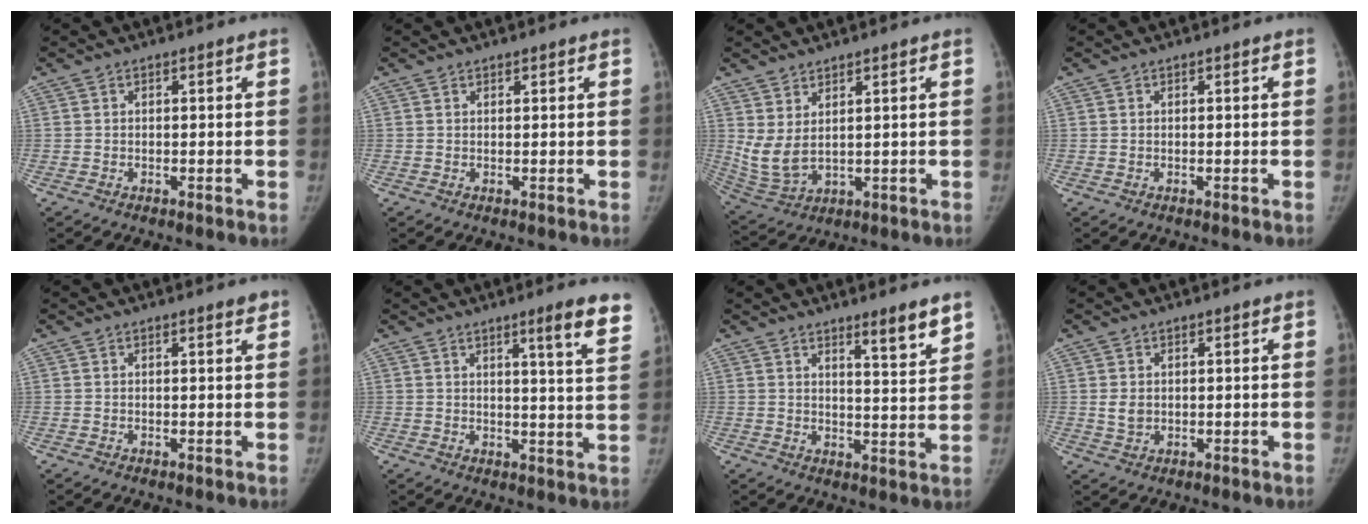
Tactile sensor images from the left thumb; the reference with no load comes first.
{"total": 0.7, "force": [0.6, 0.3, 0.2], "torque": [-0.001, -0.004, 0.009]}
{"total": 7.1, "force": [2.7, 3.4, 5.6], "torque": [-0.120, -0.019, 0.071]}
{"total": 0.0}
{"total": 1.1, "force": [0.9, 0.1, 0.7], "torque": [-0.007, -0.005, 0.011]}
{"total": 8.4, "force": [5.6, 0.2, 6.3], "torque": [-0.074, -0.035, 0.065]}
{"total": 6.7, "force": [4.9, 0.6, 4.6], "torque": [-0.059, -0.041, 0.070]}
{"total": 2.6, "force": [0.5, 2.1, 1.5], "torque": [-0.020, -0.006, 0.015]}